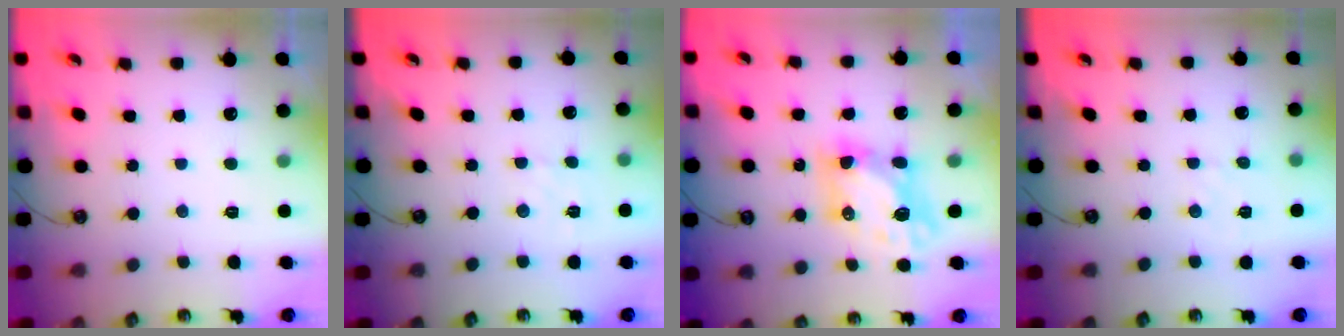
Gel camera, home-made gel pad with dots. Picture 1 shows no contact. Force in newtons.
{"total": 2.5, "press": 2.5, "slide": 0.4}
{"total": 7.5, "press": 7.5, "slide": 0.7}
{"total": 1.9, "press": 1.9, "slide": 0.3}